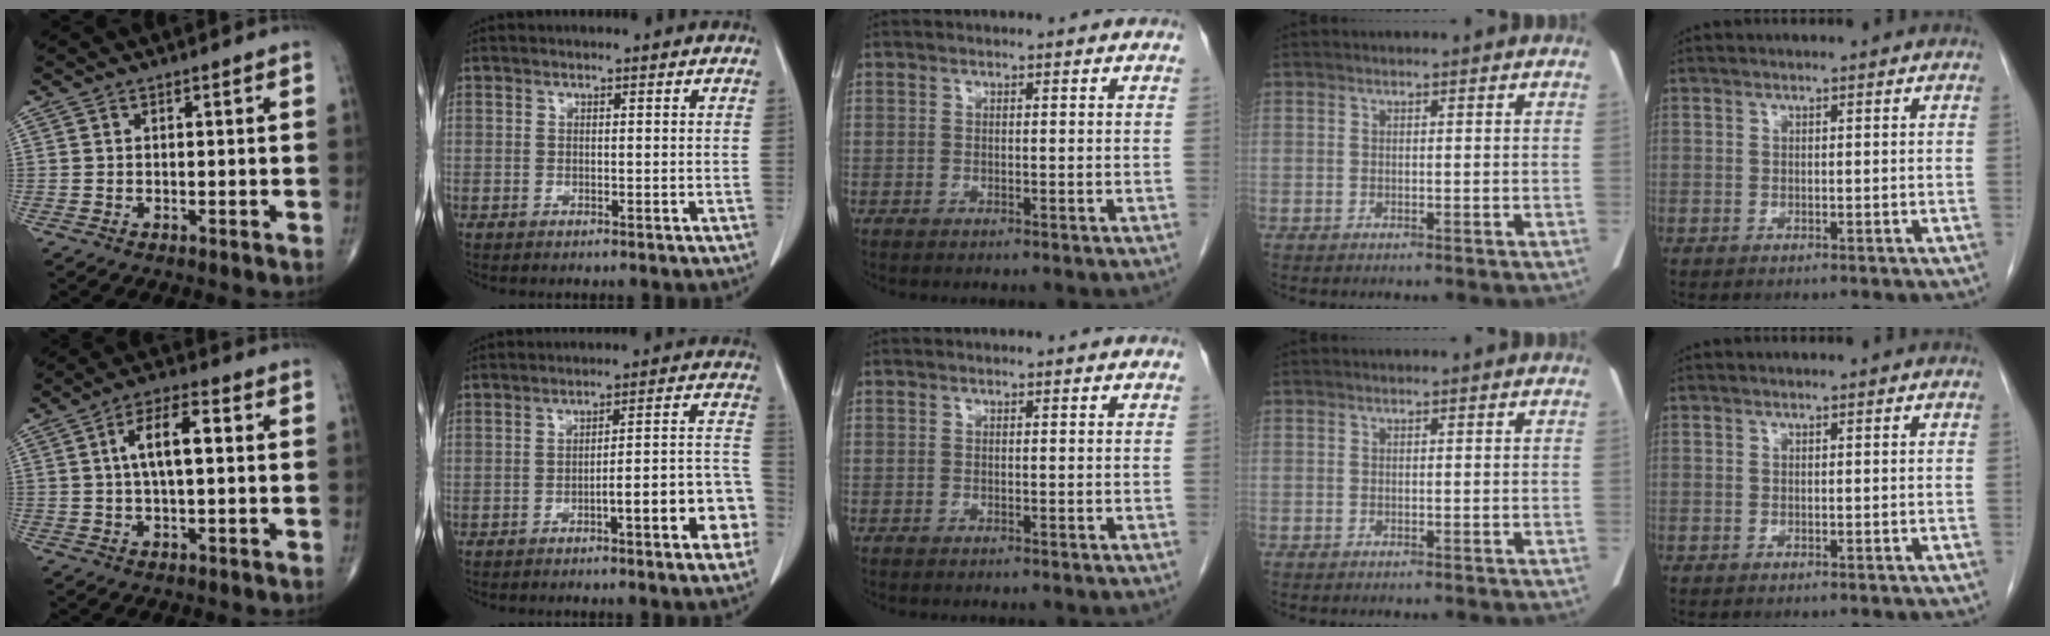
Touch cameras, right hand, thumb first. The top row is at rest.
{"thumb": {"total": 8.0, "force": [1.2, 3.0, 7.3], "torque": [-0.129, 0.019, 0.016]}, "index": {"total": 9.8, "force": [-4.1, 1.4, 8.8], "torque": [-0.100, 0.032, -0.051]}}